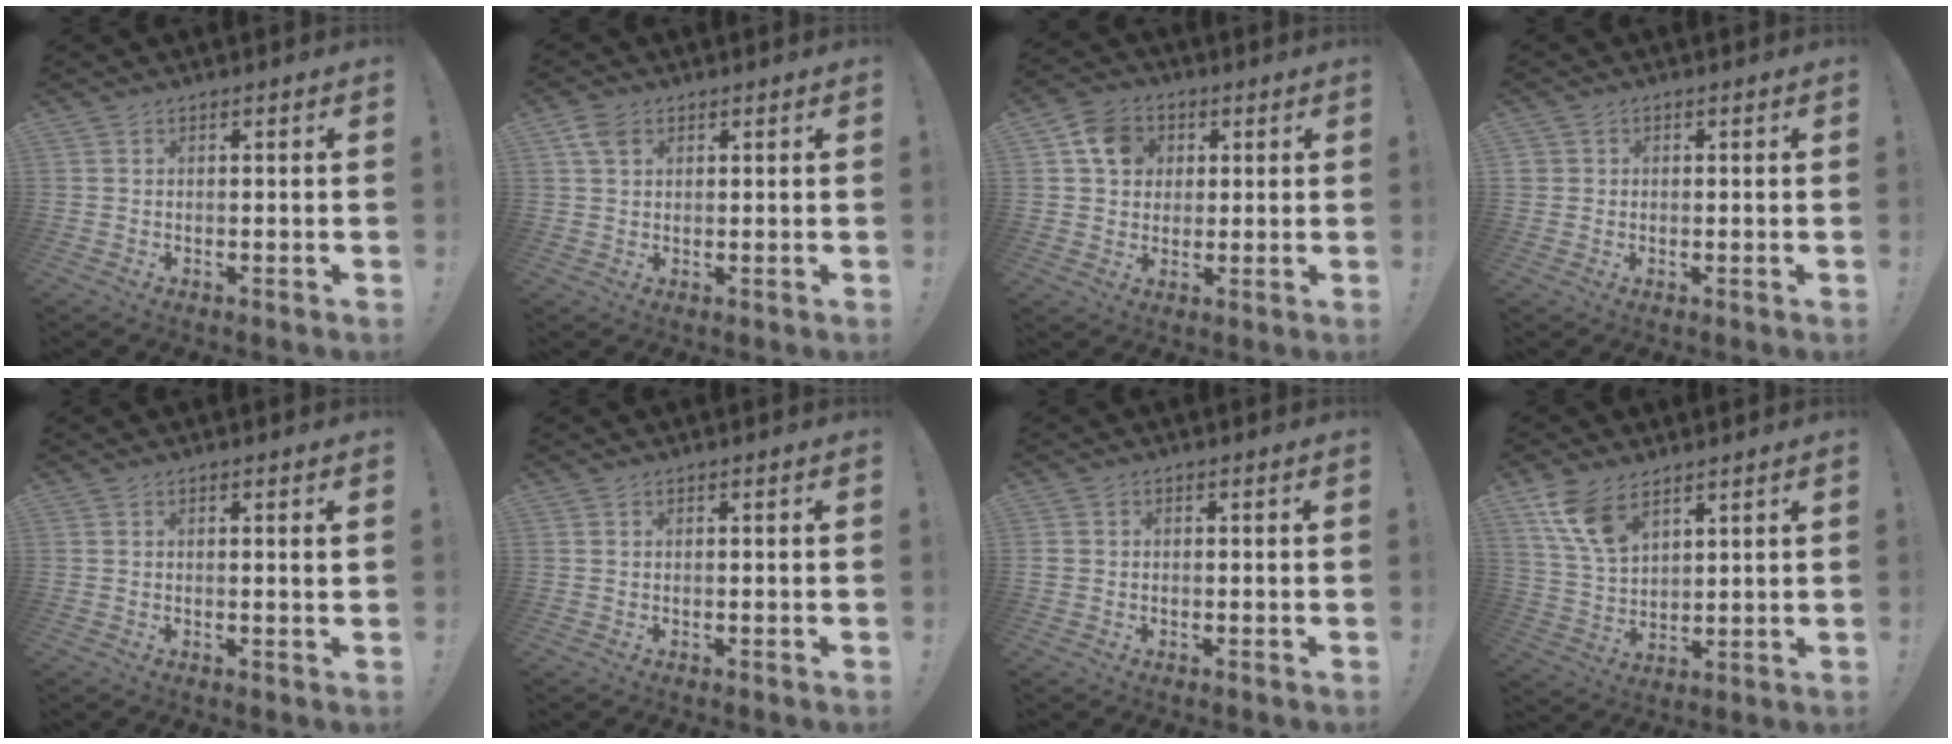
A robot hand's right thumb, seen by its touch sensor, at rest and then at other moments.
{"total": 4.5, "force": [2.1, 3.0, 2.6], "torque": [-0.052, 0.002, 0.042]}
{"total": 9.5, "force": [3.1, 8.2, 3.8], "torque": [-0.055, -0.004, 0.061]}
{"total": 1.7, "force": [0.1, 1.7, 0.2], "torque": [-0.010, 0.006, 0.003]}
{"total": 1.6, "force": [0.7, -0.3, 1.4], "torque": [-0.013, -0.007, 0.008]}
{"total": 0.0}
{"total": 1.3, "force": [-0.5, 1.1, 0.3], "torque": [-0.010, 0.005, -0.008]}
{"total": 10.9, "force": [6.9, 5.7, 6.1], "torque": [-0.111, -0.030, 0.136]}